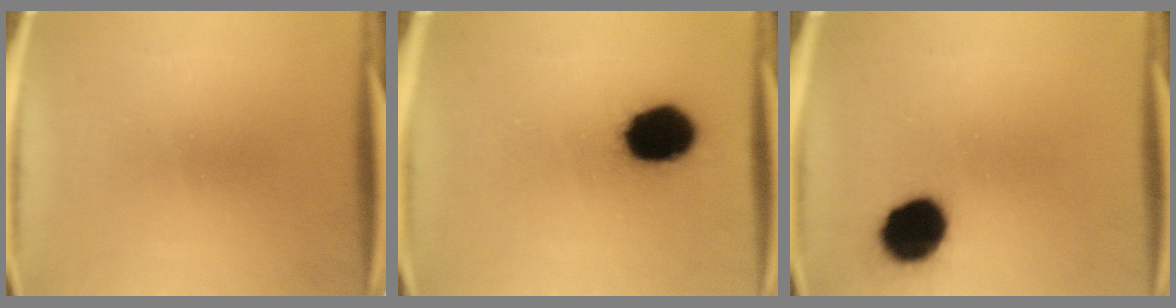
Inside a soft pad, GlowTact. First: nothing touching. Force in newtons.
{"total": 15.8}
{"total": 12.9}